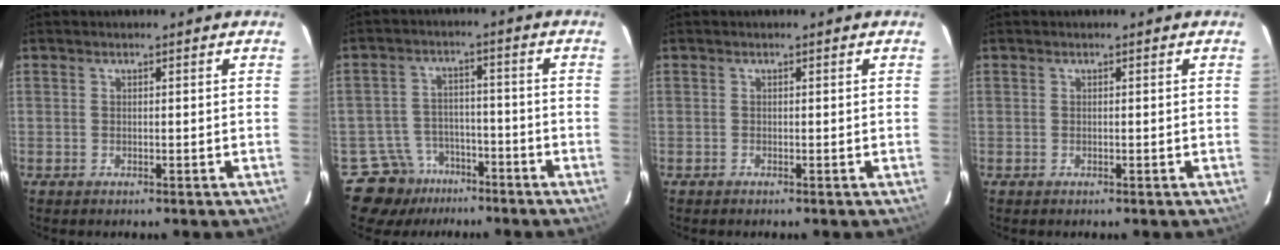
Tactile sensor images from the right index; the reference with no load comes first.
{"total": 8.6, "force": [-5.8, 6.3, 0.2], "torque": [-0.006, 0.034, -0.085]}
{"total": 0.0}
{"total": 0.0}